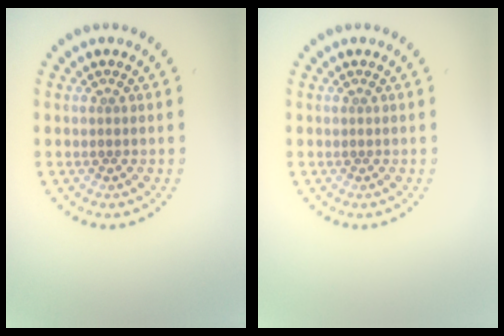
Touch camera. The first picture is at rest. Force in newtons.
{"total": 0.0}